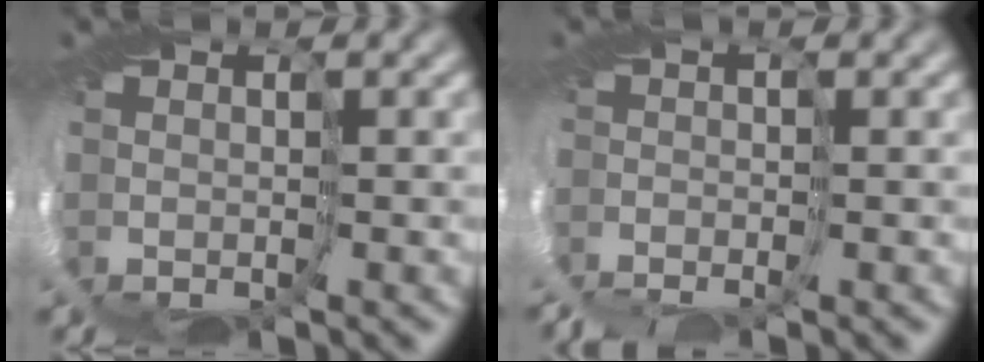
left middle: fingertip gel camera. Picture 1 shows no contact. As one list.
[{"total": 3.4, "force": [-3.1, 0.3, 1.4], "torque": [-0.031, -0.007, -0.060]}]